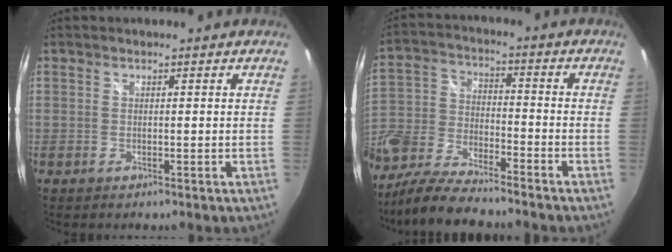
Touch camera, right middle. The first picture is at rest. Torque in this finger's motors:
{"motor_torque": [1.08, -1.06, 1.05, 0.21]}